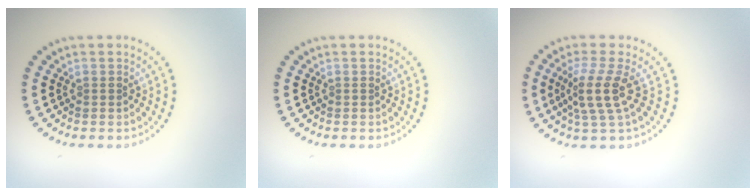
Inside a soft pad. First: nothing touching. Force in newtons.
{"total": 0.0}
{"total": 3.4, "press": 2.3, "slide": 2.4}